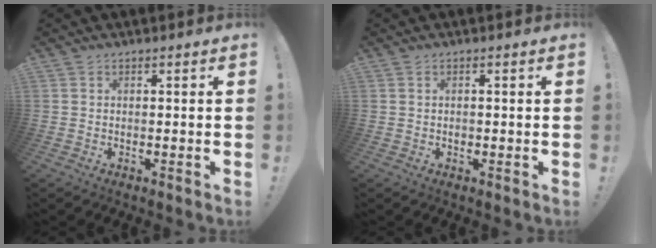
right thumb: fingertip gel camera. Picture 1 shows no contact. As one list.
[{"total": 0.6, "force": [-0.3, 0.5, 0.3], "torque": [-0.014, 0.006, -0.003]}]